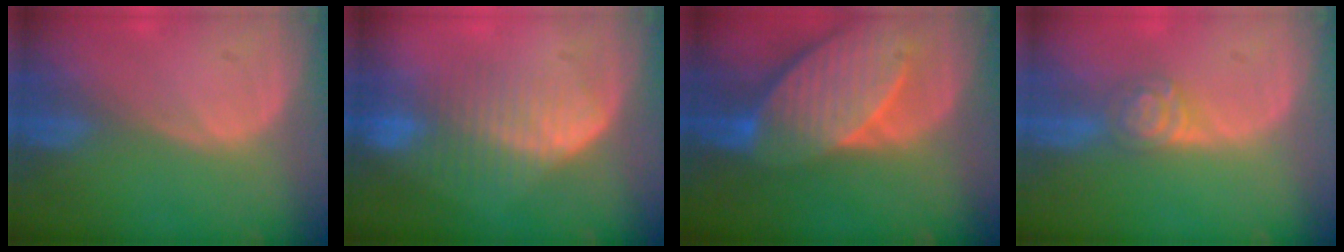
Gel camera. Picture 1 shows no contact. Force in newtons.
{"total": 7.5, "press": 7.2, "slide": 2.1}
{"total": 10.6, "press": 9.3, "slide": 5.0}
{"total": 4.3, "press": 3.9, "slide": 1.9}